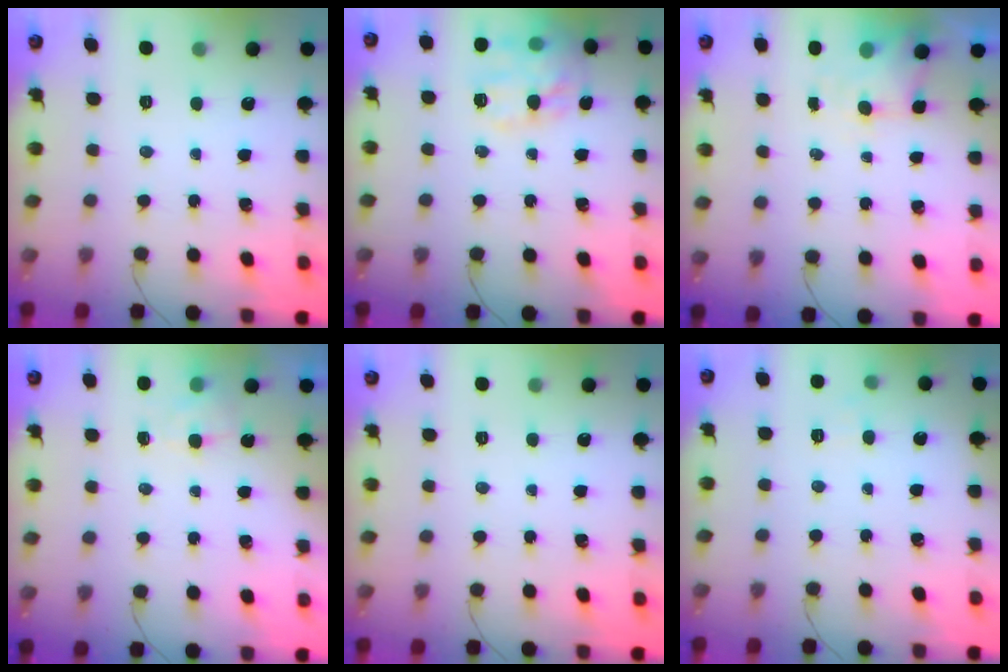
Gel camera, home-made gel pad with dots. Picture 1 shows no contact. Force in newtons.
{"total": 15.5, "press": 15.5, "slide": 0.9}
{"total": 3.4, "press": 3.3, "slide": 0.8}
{"total": 5.1, "press": 5.0, "slide": 1.2}
{"total": 0.0}
{"total": 4.3, "press": 4.2, "slide": 1.0}